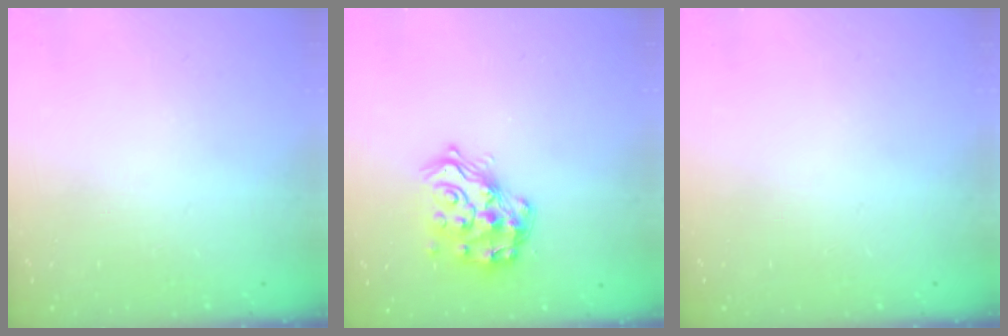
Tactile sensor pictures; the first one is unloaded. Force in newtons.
{"total": 15.5, "press": 15.4, "slide": 1.0}
{"total": 0.0}